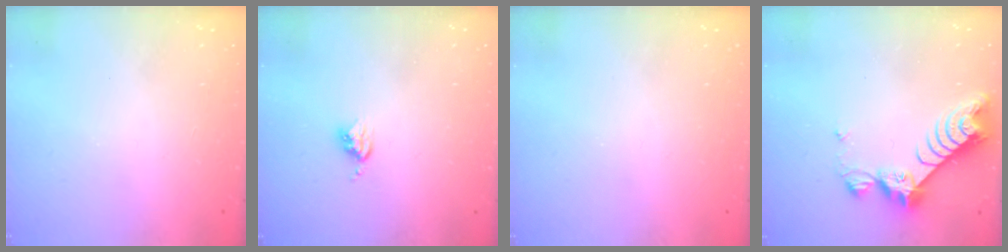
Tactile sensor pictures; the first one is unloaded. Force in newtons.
{"total": 3.8, "press": 3.8, "slide": 0.5}
{"total": 0.0}
{"total": 9.0, "press": 8.9, "slide": 0.9}